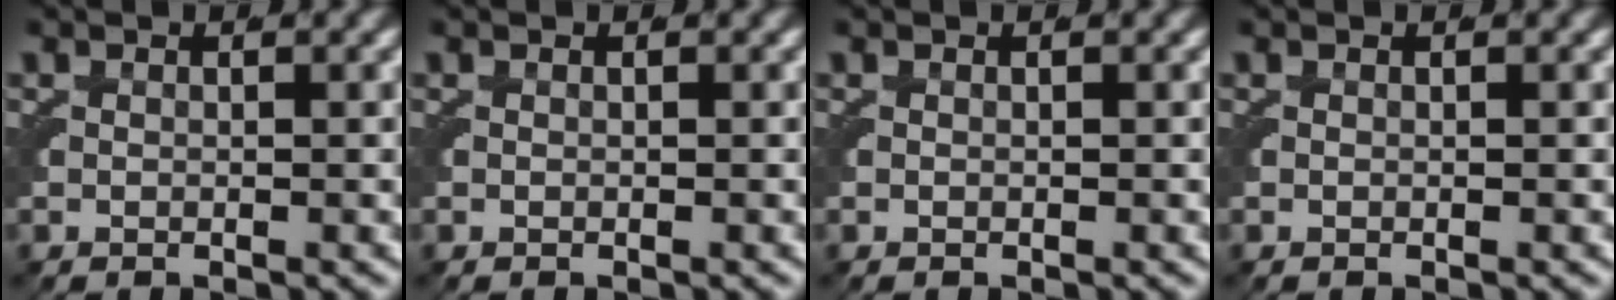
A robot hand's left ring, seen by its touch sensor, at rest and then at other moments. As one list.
[{"total": 0.0}, {"total": 0.0}, {"total": 0.0}]